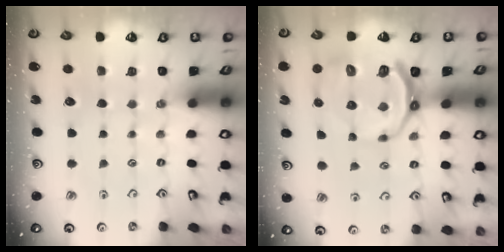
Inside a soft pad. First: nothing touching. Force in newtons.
{"total": 11.6, "press": 11.1, "slide": 3.5}